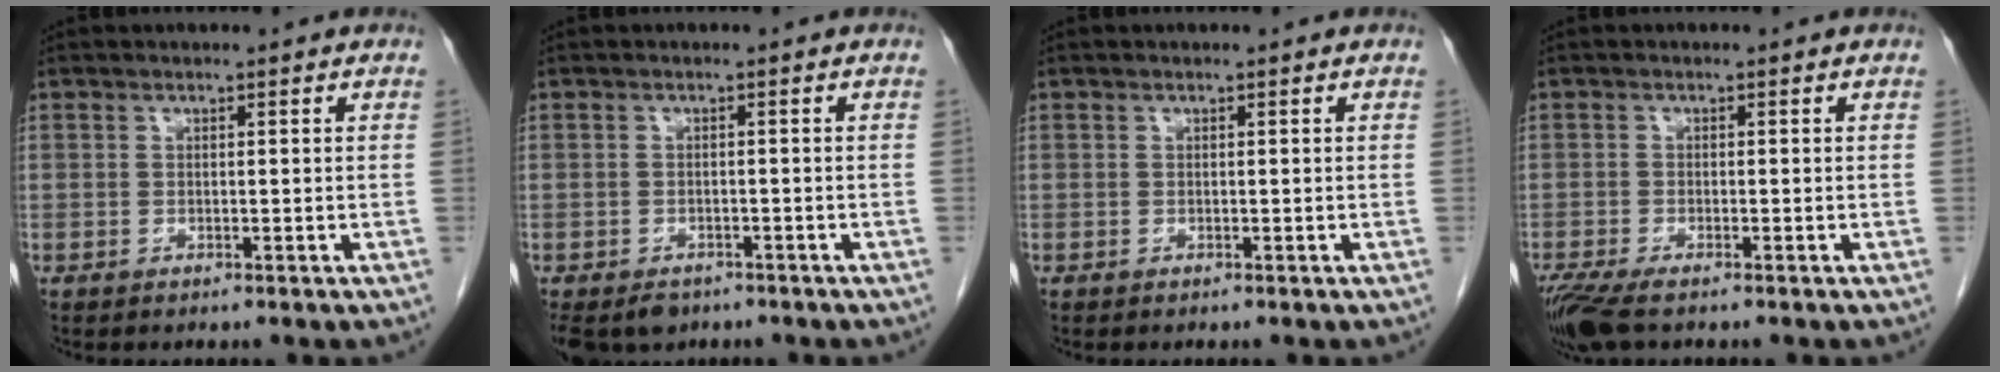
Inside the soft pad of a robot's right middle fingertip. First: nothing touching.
{"total": 7.6, "force": [-5.0, 5.1, 2.7], "torque": [-0.064, -0.013, -0.069]}
{"total": 0.0}
{"total": 5.0, "force": [-3.6, 1.0, 3.2], "torque": [-0.064, -0.014, -0.067]}